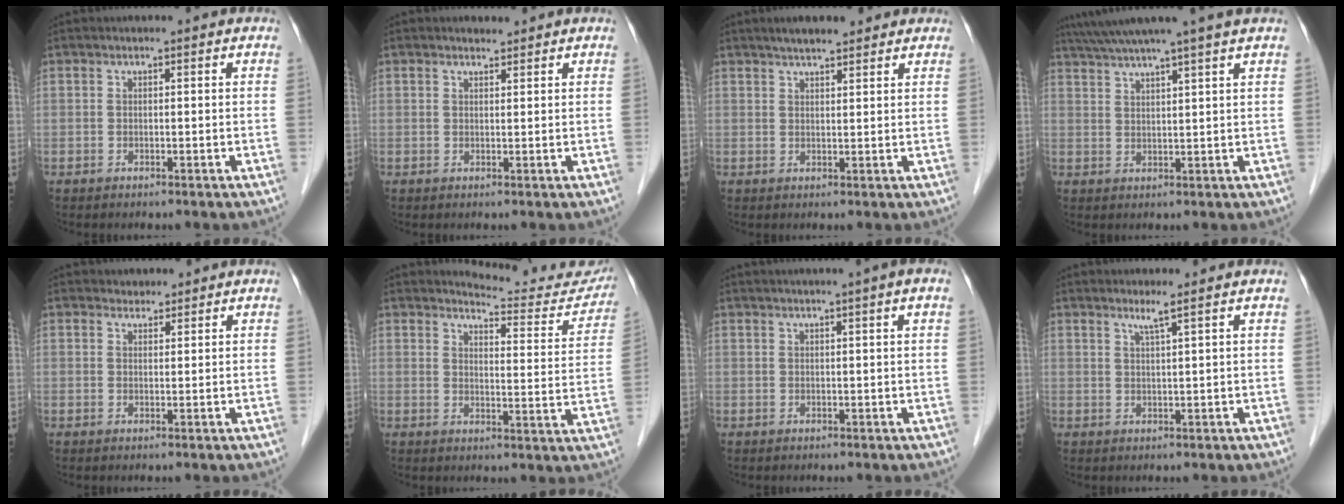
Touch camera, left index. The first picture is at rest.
{"total": 1.1, "force": [1.1, 0.2, 0.2], "torque": [-0.011, -0.001, 0.019]}
{"total": 5.8, "force": [4.8, 1.0, 3.0], "torque": [-0.044, 0.024, 0.076]}
{"total": 9.6, "force": [8.1, -1.9, 4.9], "torque": [-0.081, 0.019, 0.117]}
{"total": 1.5, "force": [1.4, 0.6, -0.1], "torque": [0.000, 0.002, 0.021]}
{"total": 12.6, "force": [12.4, 2.1, 1.4], "torque": [0.002, -0.049, 0.136]}
{"total": 4.1, "force": [2.6, -0.7, 3.1], "torque": [-0.043, 0.018, 0.038]}
{"total": 2.0, "force": [1.4, -0.8, 1.1], "torque": [-0.034, -0.011, 0.032]}